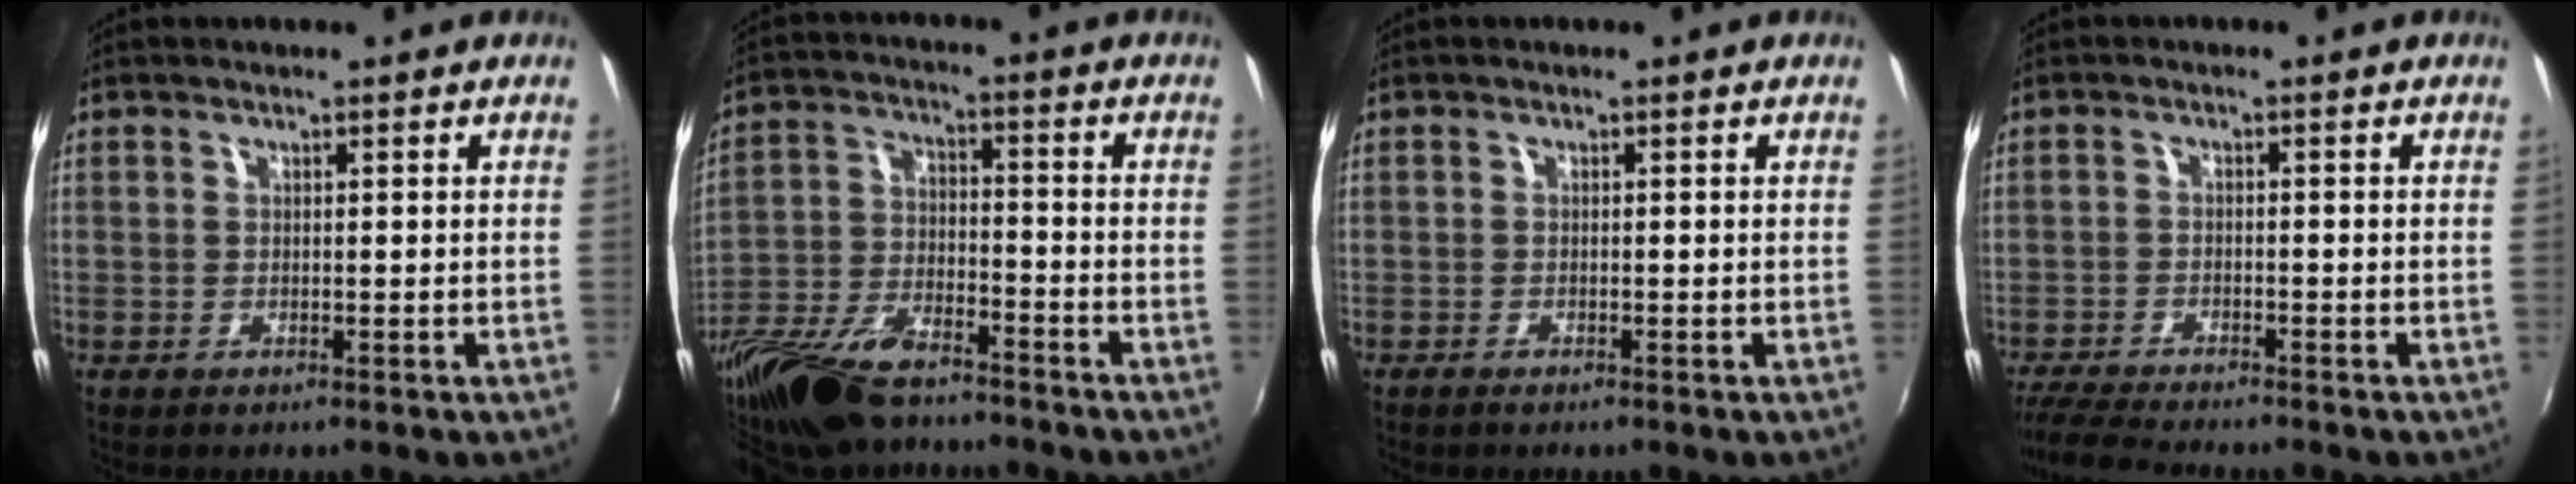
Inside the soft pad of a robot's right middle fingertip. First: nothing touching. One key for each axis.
{"total": 19.4, "fx": -15.1, "fy": 7.0, "fz": 10.1, "tx": -0.223, "ty": -0.034, "tz": -0.272}
{"total": 1.0, "fx": -0.9, "fy": 0.2, "fz": 0.5, "tx": -0.011, "ty": -0.004, "tz": -0.018}
{"total": 7.4, "fx": -6.8, "fy": 0.3, "fz": 2.9, "tx": -0.081, "ty": -0.023, "tz": -0.120}